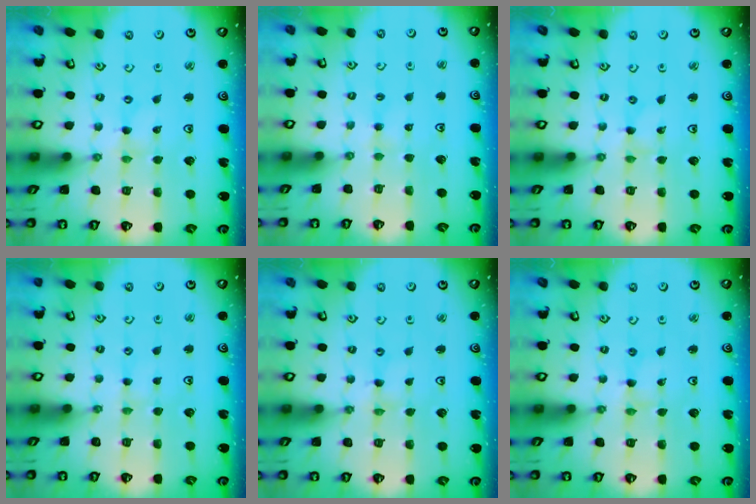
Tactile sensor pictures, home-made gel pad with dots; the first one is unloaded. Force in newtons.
{"total": 1.7, "press": 1.7, "slide": 0.4}
{"total": 0.0}
{"total": 0.0}
{"total": 0.0}
{"total": 0.0}